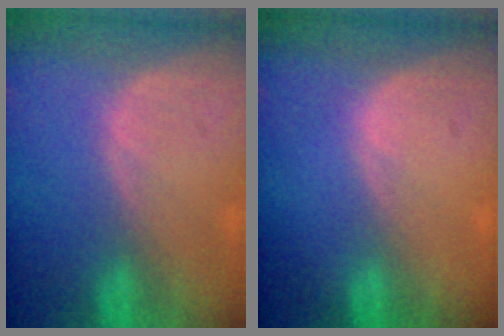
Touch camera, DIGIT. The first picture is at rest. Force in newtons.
{"total": 0.0}